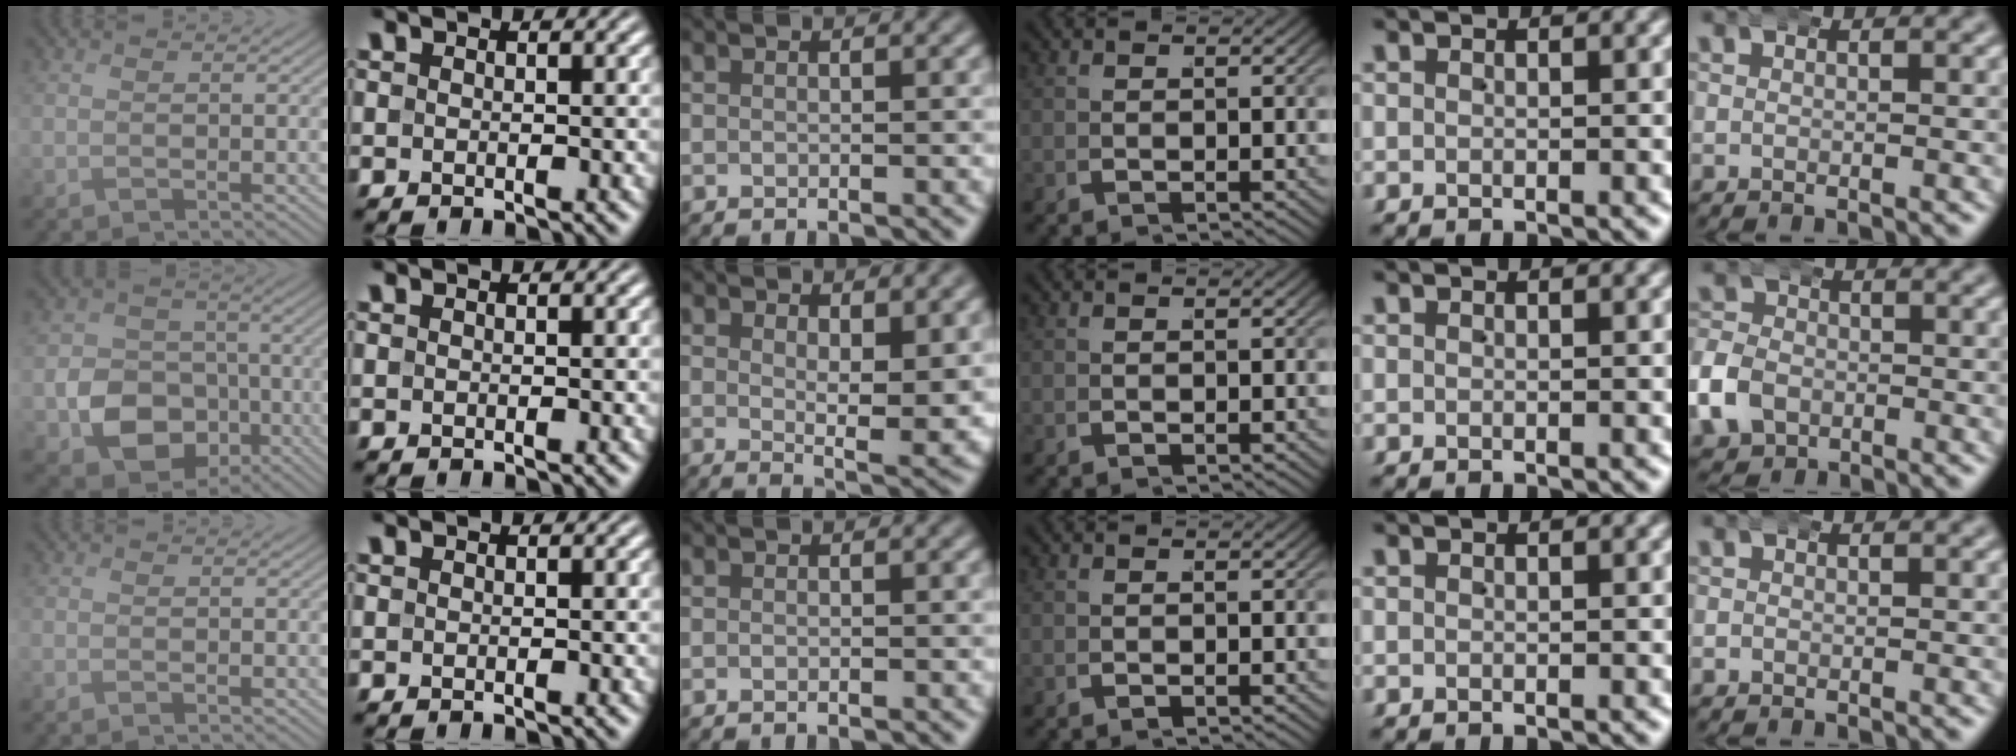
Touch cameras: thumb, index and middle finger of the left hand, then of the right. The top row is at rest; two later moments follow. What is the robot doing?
{"motion": "wrap", "object": "arm wrap"}